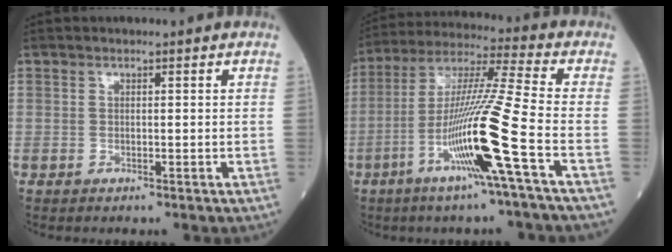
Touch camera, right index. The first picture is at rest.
{"total": 15.6, "force": [-5.5, -2.2, 14.4], "torque": [-0.279, -0.012, -0.109]}